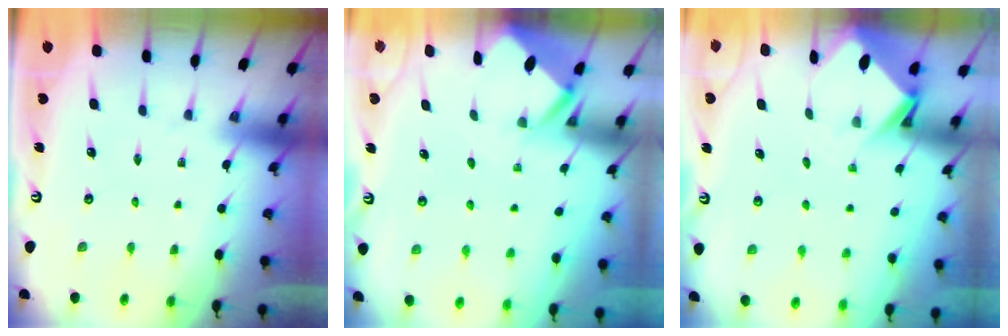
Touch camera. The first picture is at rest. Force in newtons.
{"total": 2.5, "press": 2.5, "slide": 0.2}
{"total": 3.3, "press": 3.3, "slide": 0.3}